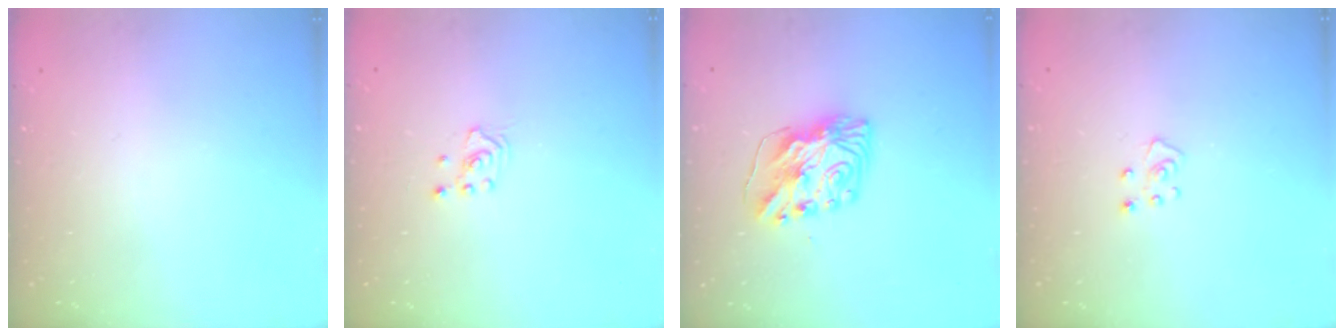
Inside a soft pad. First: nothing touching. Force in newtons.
{"total": 2.0, "press": 2.0, "slide": 0.3}
{"total": 10.9, "press": 10.9, "slide": 0.5}
{"total": 4.2, "press": 4.1, "slide": 0.3}